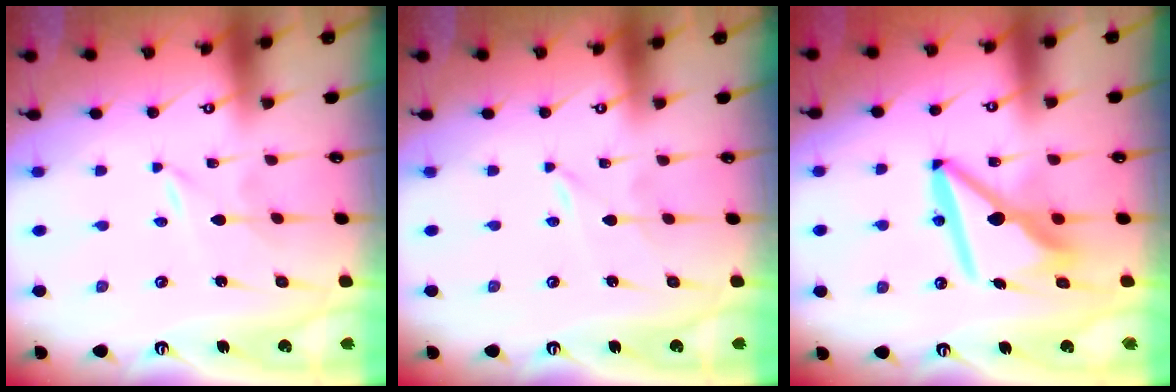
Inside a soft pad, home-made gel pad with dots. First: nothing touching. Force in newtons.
{"total": 0.0}
{"total": 11.6, "press": 11.5, "slide": 1.2}